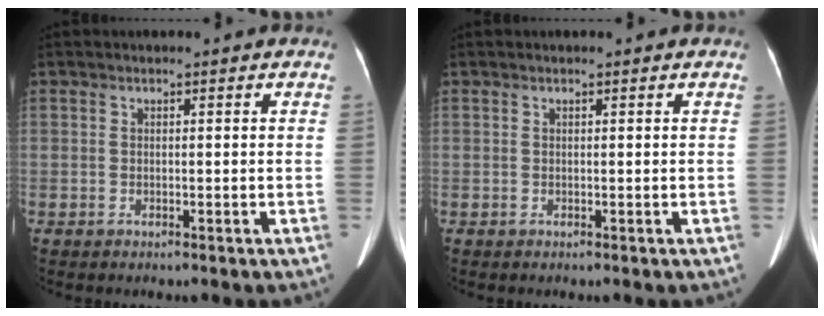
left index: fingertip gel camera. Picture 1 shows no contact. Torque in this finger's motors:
{"motor_torque": [0.12, -0.01, -0.01, 0.02]}